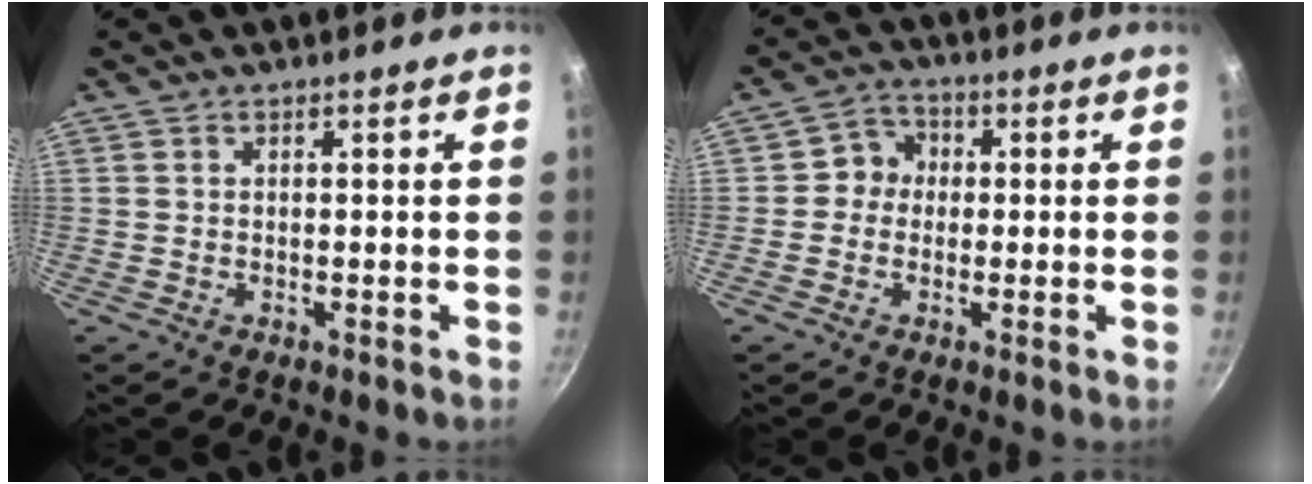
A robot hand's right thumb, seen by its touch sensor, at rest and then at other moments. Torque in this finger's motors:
{"motor_torque": [-0.33, 0.29, 0.20, -0.17, -0.01]}